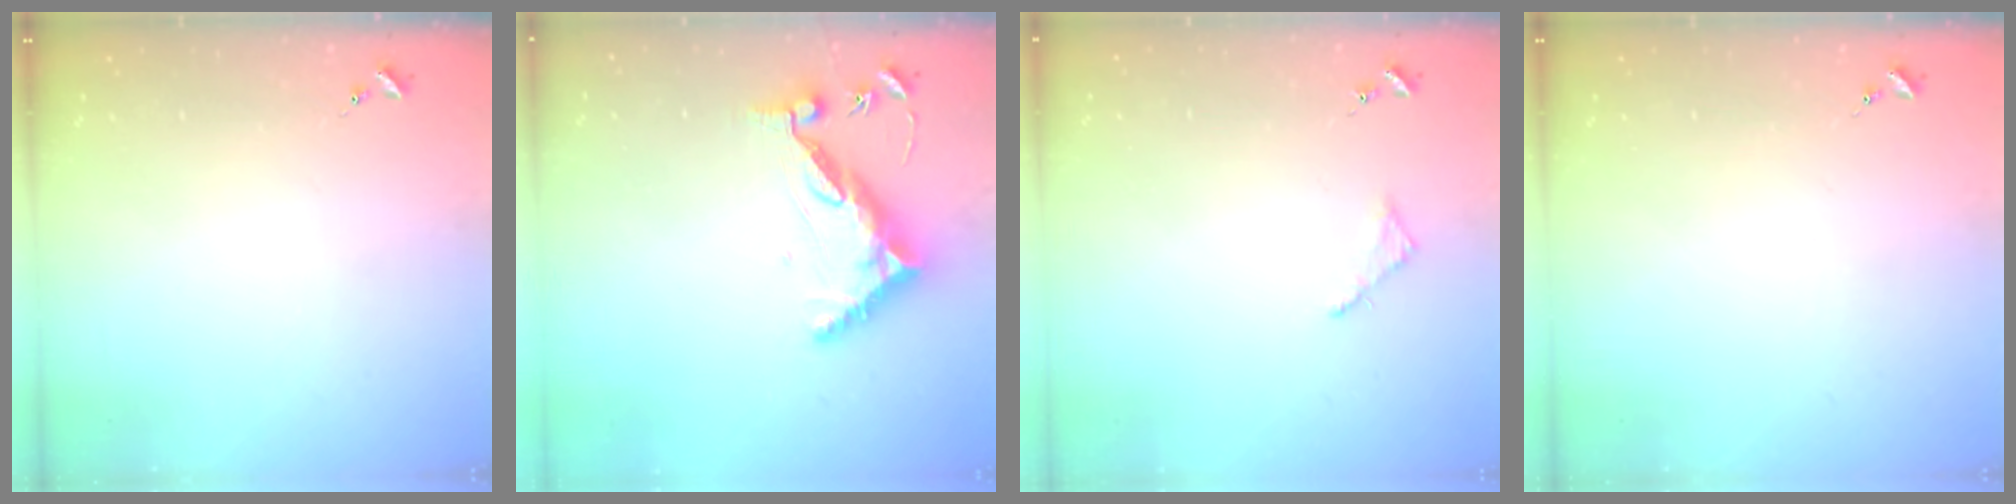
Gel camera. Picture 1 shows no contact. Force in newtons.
{"total": 10.2, "press": 10.2, "slide": 0.8}
{"total": 2.8, "press": 2.7, "slide": 0.3}
{"total": 0.0}